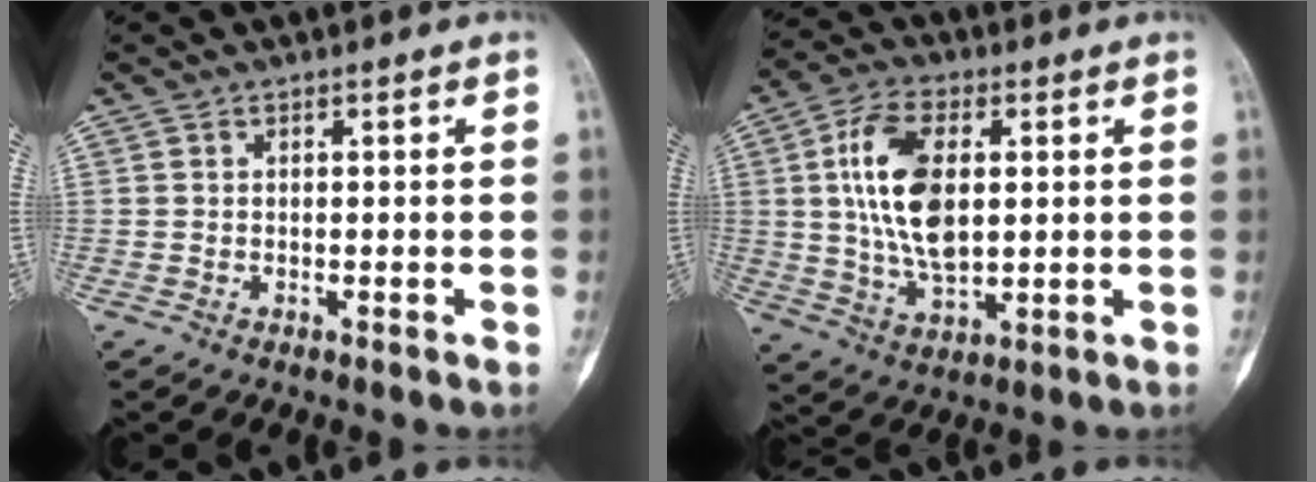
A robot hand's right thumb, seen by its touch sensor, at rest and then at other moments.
{"total": 14.1, "force": [2.3, 7.5, 11.7], "torque": [-0.218, -0.003, 0.045]}